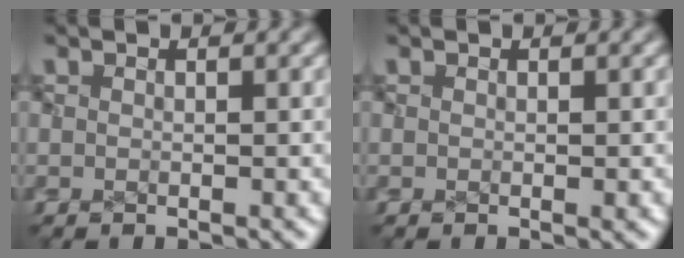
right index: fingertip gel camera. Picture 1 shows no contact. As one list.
[{"total": 0.0}]